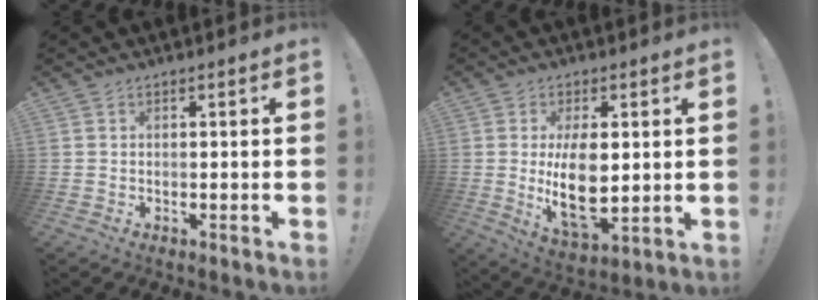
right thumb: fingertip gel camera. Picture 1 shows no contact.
{"total": 12.8, "force": [1.1, 6.7, 10.9], "torque": [-0.185, -0.023, 0.018]}